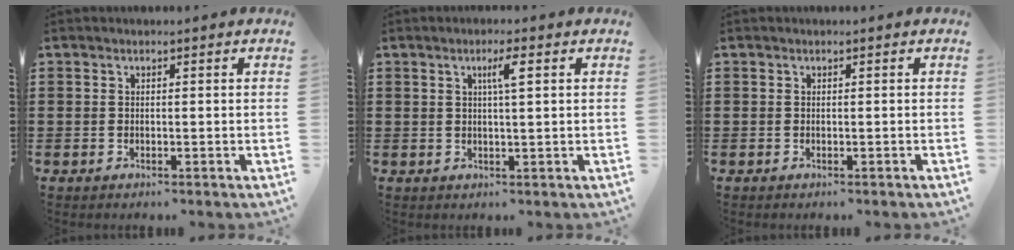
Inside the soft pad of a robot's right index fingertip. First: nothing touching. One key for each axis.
{"total": 3.0, "fx": 1.1, "fy": 0.2, "fz": 2.8, "tx": -0.048, "ty": 0.000, "tz": 0.012}
{"total": 0.0}